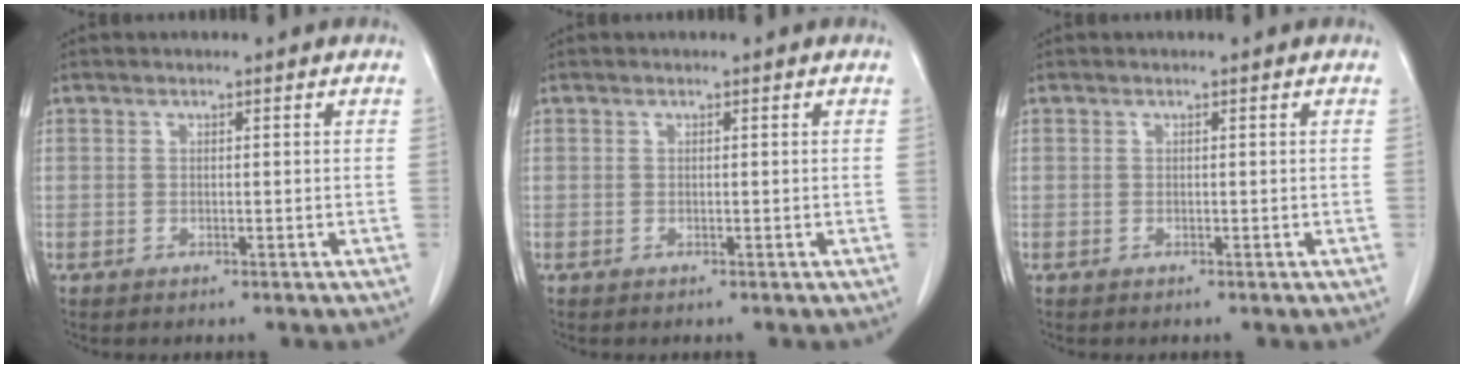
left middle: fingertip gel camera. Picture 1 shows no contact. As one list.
[{"total": 0.0}, {"total": 0.0}]